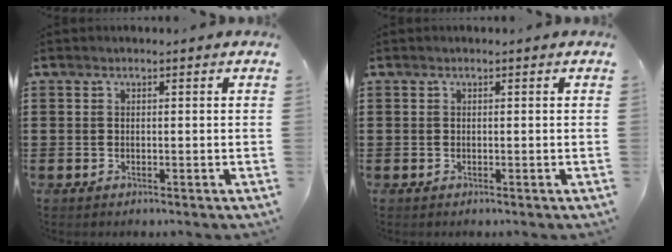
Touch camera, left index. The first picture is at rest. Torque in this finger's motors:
{"motor_torque": [-0.06, -0.04, 0.00, -0.01]}